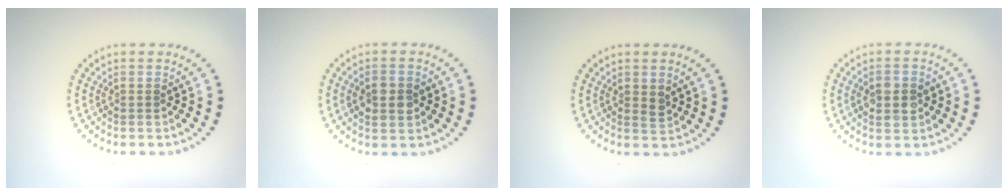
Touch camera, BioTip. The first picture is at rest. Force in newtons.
{"total": 2.9, "press": 2.9, "slide": 0.1}
{"total": 1.0, "press": 1.0, "slide": 0.3}
{"total": 2.9, "press": 2.9, "slide": 0.1}